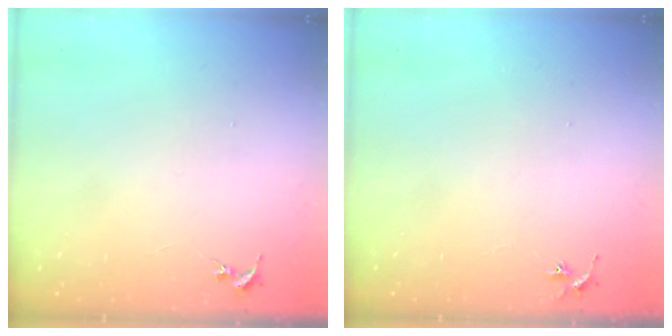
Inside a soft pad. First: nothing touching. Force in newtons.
{"total": 2.9, "press": 2.9, "slide": 0.3}